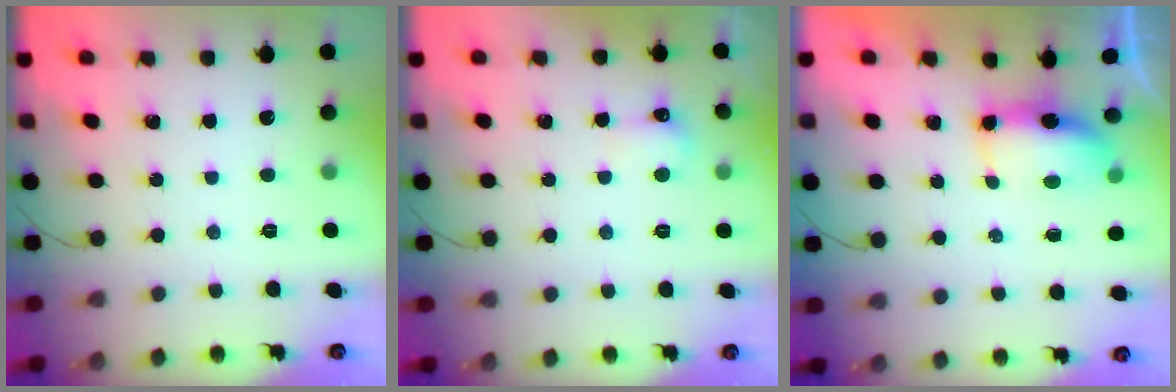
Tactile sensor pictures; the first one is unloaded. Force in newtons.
{"total": 4.9, "press": 4.7, "slide": 1.4}
{"total": 8.6, "press": 7.1, "slide": 4.9}